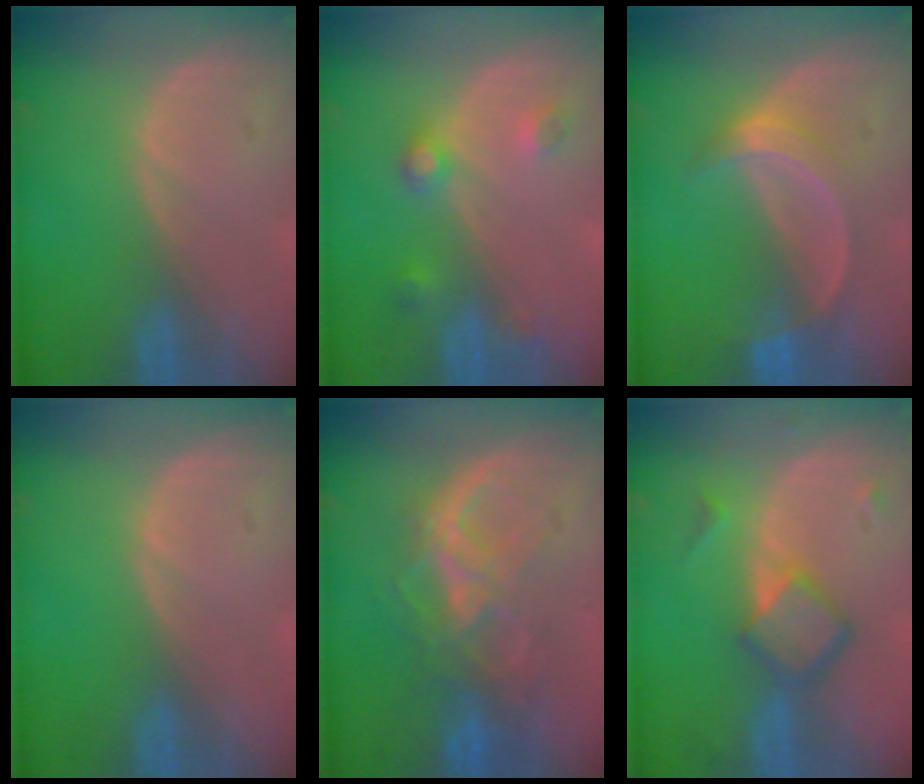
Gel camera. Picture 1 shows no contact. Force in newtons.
{"total": 3.8, "press": 3.5, "slide": 1.4}
{"total": 5.0, "press": 4.9, "slide": 0.7}
{"total": 0.0}
{"total": 7.7, "press": 7.4, "slide": 2.0}
{"total": 6.3, "press": 5.4, "slide": 3.4}